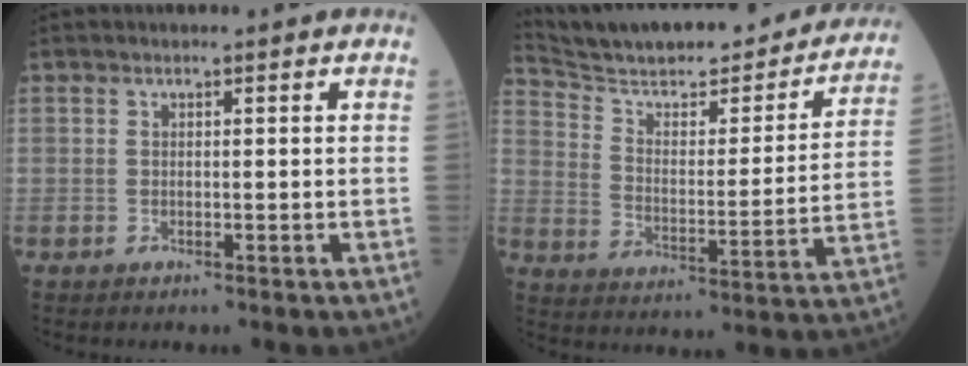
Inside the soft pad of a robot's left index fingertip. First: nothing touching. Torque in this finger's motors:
{"motor_torque": [-0.29, -0.86, 0.06, 0.01]}